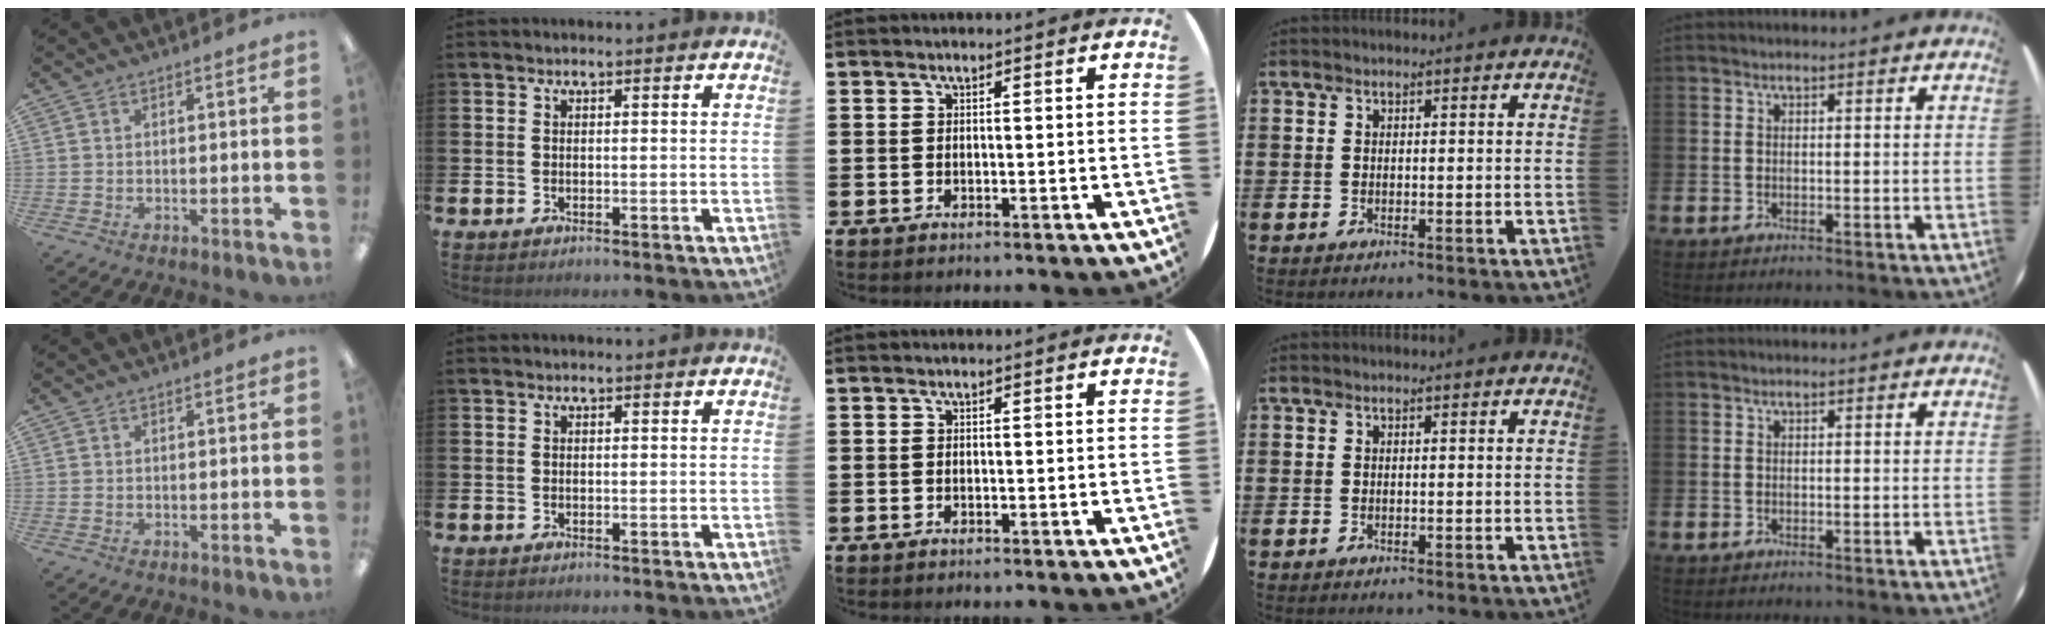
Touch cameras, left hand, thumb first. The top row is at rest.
{}